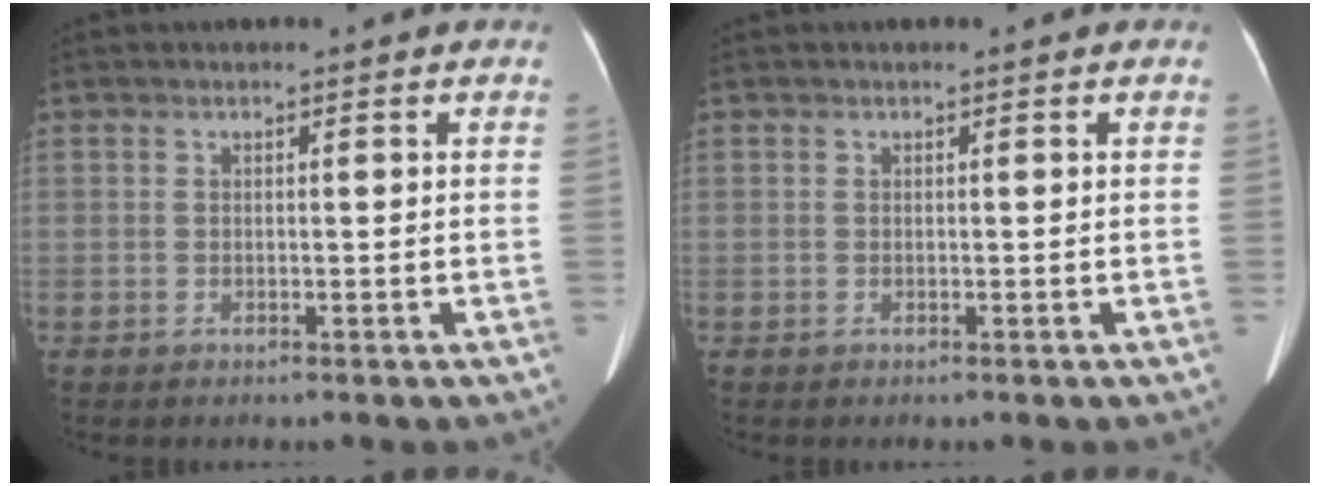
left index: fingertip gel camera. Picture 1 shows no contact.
{"total": 0.0}